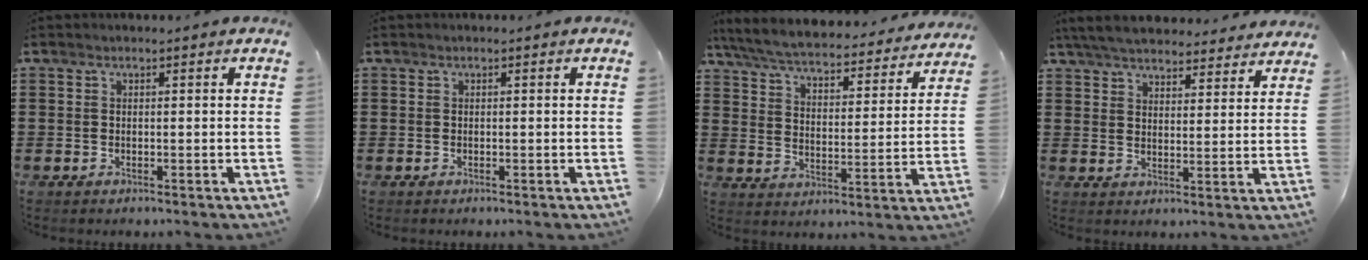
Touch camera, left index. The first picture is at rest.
{"total": 0.0}
{"total": 5.8, "force": [5.5, 0.1, 1.9], "torque": [-0.064, -0.040, 0.090]}
{"total": 6.0, "force": [5.8, 0.5, 1.6], "torque": [-0.053, -0.024, 0.105]}